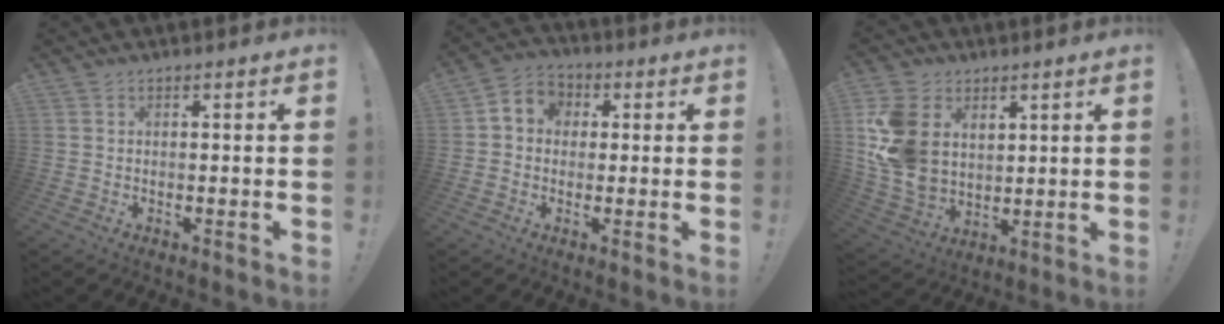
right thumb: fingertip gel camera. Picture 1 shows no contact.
{"total": 6.0, "force": [0.0, 5.5, 2.2], "torque": [-0.032, 0.011, 0.004]}
{"total": 16.7, "force": [4.8, 12.9, 9.4], "torque": [-0.207, -0.027, 0.093]}